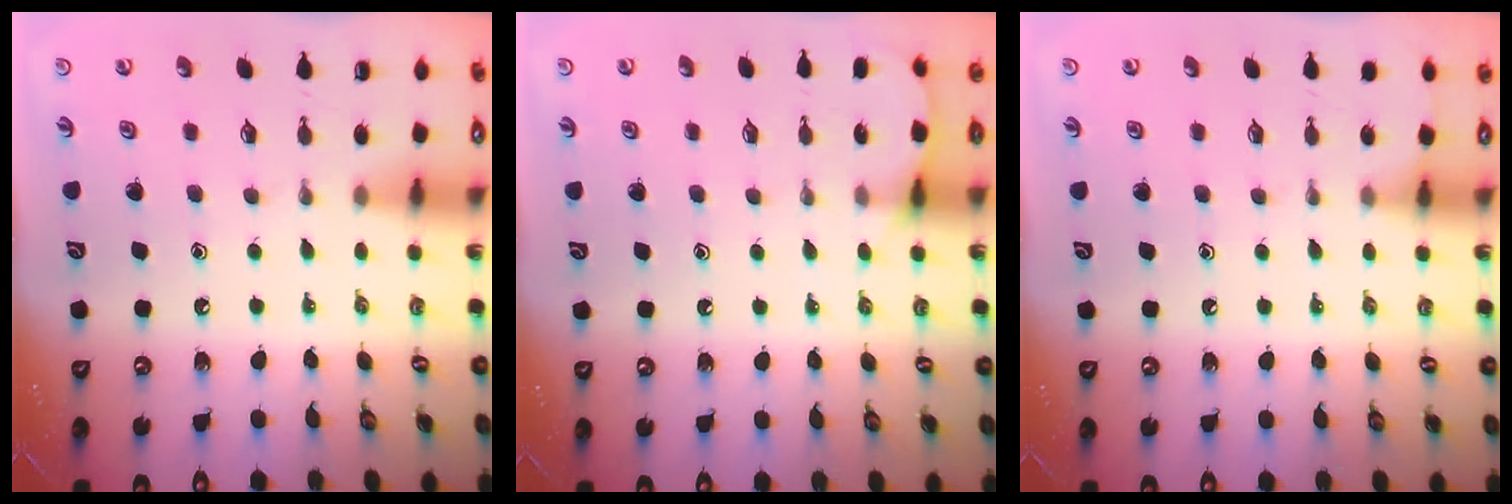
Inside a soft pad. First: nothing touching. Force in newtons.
{"total": 6.9, "press": 6.9, "slide": 0.7}
{"total": 2.9, "press": 2.9, "slide": 0.4}